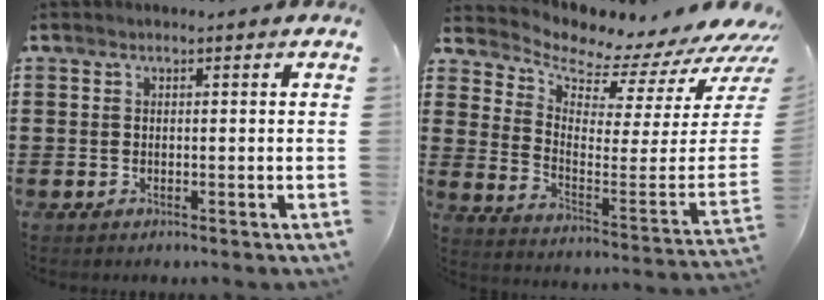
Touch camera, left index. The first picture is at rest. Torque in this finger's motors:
{"motor_torque": [0.27, -1.87, -0.07, -0.01]}